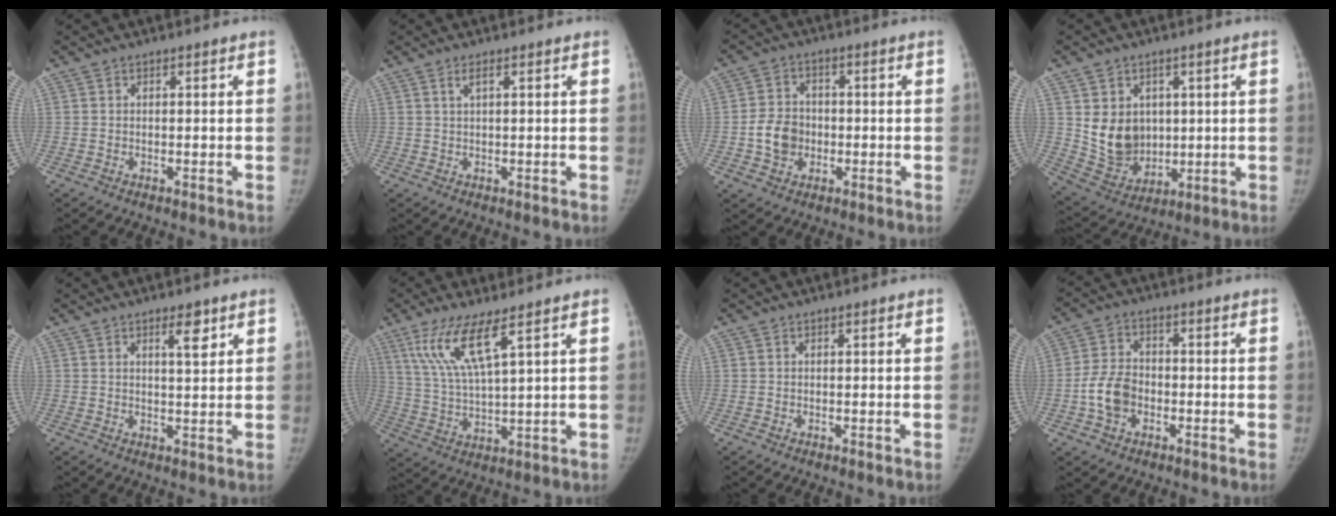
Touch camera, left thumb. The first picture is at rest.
{"total": 1.6, "force": [0.8, 0.3, 1.3], "torque": [-0.031, 0.003, 0.018]}
{"total": 7.1, "force": [-1.3, 6.0, 3.5], "torque": [-0.040, 0.011, -0.029]}
{"total": 11.2, "force": [2.0, 9.1, 6.2], "torque": [-0.062, -0.024, 0.061]}
{"total": 3.7, "force": [2.2, 1.0, 2.8], "torque": [-0.034, -0.014, 0.035]}
{"total": 10.1, "force": [5.8, 1.6, 8.1], "torque": [-0.173, -0.027, 0.123]}
{"total": 0.0}
{"total": 7.3, "force": [-2.1, 5.4, 4.5], "torque": [-0.072, 0.015, -0.046]}